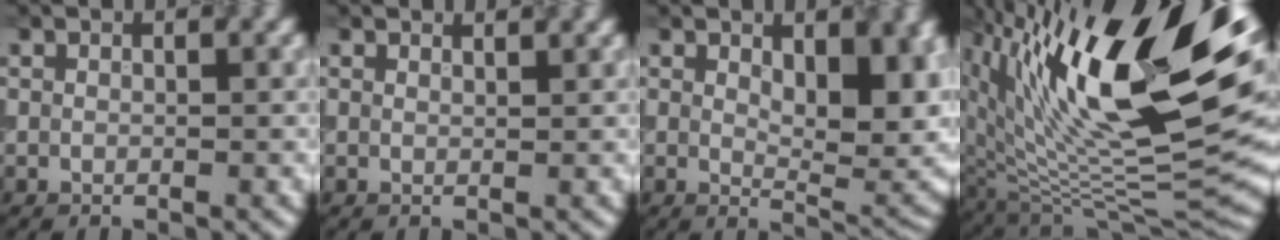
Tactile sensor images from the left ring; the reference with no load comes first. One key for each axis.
{"total": 1.8, "fx": 1.7, "fy": 0.2, "fz": 0.4, "tx": -0.011, "ty": 0.001, "tz": 0.016}
{"total": 8.3, "fx": 1.7, "fy": 3.6, "fz": 7.3, "tx": -0.106, "ty": -0.006, "tz": 0.034}
{"total": 17.8, "fx": 6.5, "fy": 7.5, "fz": 14.8, "tx": -0.247, "ty": 0.012, "tz": 0.110}